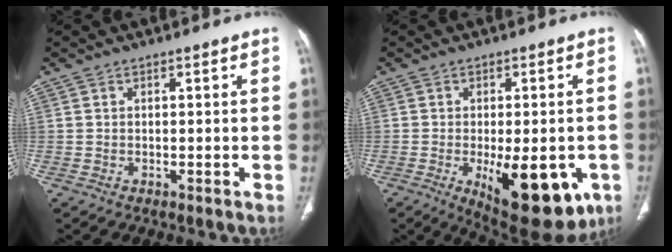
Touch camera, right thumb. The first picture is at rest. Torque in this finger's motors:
{"motor_torque": [1.70, 1.82, 0.17, -0.06, 0.33]}